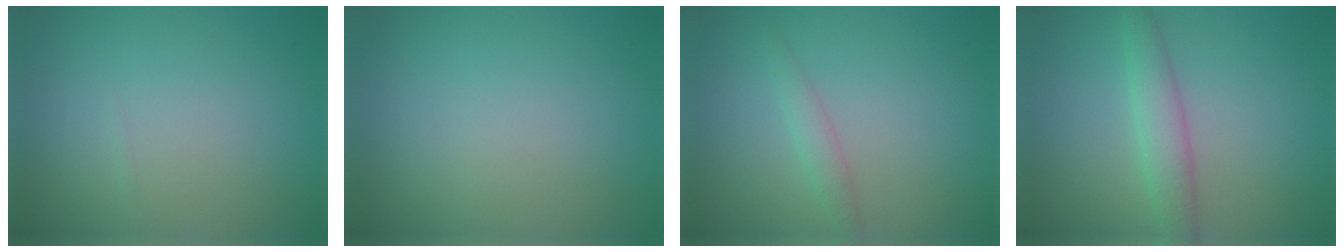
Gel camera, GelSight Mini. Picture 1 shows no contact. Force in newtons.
{"total": 0.0}
{"total": 1.4, "press": 1.4, "slide": 0.1}
{"total": 2.7, "press": 2.7, "slide": 0.1}